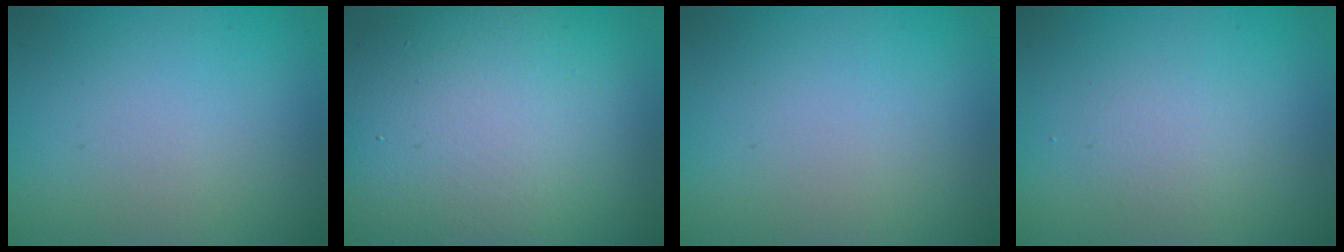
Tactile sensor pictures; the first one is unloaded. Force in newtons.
{"total": 12.9, "press": 12.8, "slide": 1.0}
{"total": 0.0}
{"total": 1.2, "press": 1.2, "slide": 0.1}